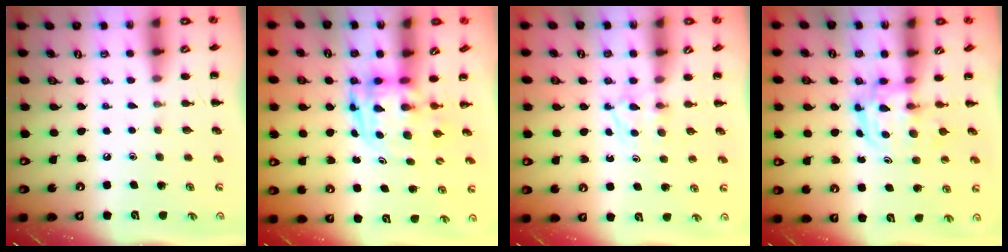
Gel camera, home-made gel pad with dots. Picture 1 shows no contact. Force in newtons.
{"total": 3.3, "press": 3.2, "slide": 0.7}
{"total": 3.3, "press": 3.1, "slide": 1.2}
{"total": 2.7, "press": 2.7, "slide": 0.3}